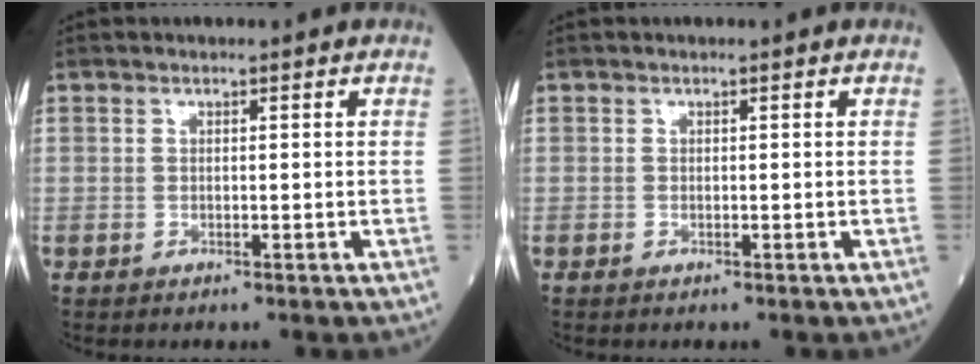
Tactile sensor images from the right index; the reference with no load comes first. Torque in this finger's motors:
{"motor_torque": [0.02, 0.02, 0.00, -0.01]}